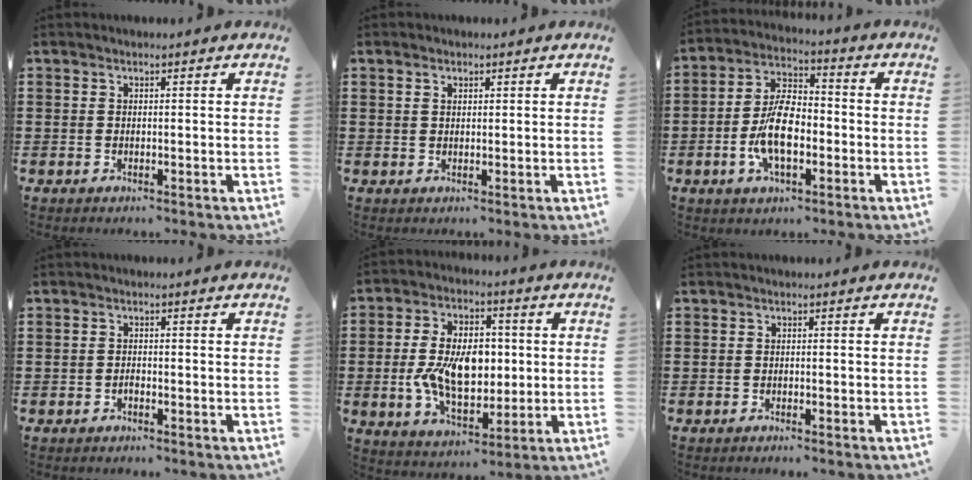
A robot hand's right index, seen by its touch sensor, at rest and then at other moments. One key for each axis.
{"total": 1.1, "fx": 0.7, "fy": 0.6, "fz": 0.5, "tx": -0.010, "ty": 0.007, "tz": 0.014}
{"total": 9.1, "fx": -2.0, "fy": 4.5, "fz": 7.6, "tx": -0.170, "ty": 0.001, "tz": -0.043}
{"total": 0.7, "fx": -0.5, "fy": 0.2, "fz": 0.4, "tx": -0.011, "ty": -0.006, "tz": -0.009}
{"total": 11.1, "fx": -0.2, "fy": 6.8, "fz": 8.7, "tx": -0.169, "ty": 0.008, "tz": -0.006}
{"total": 0.5, "fx": -0.5, "fy": 0.0, "fz": 0.1, "tx": -0.004, "ty": -0.002, "tz": -0.010}